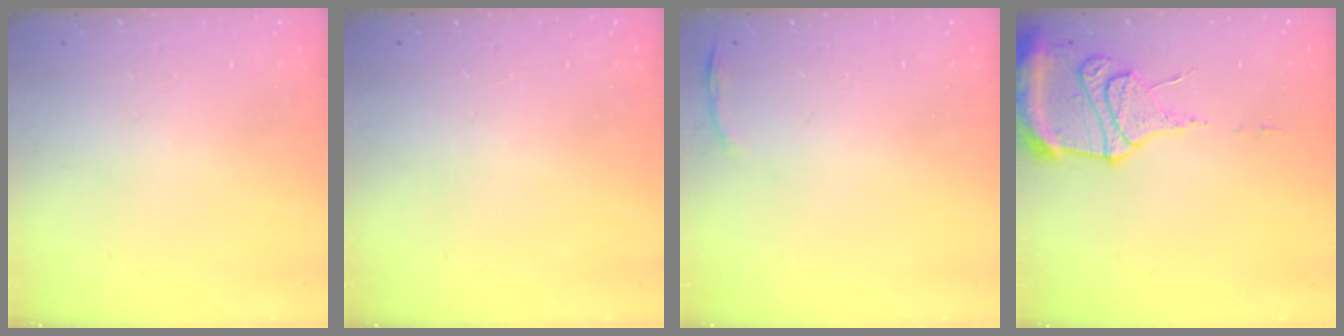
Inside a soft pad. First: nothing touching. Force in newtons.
{"total": 0.0}
{"total": 3.4, "press": 3.3, "slide": 0.9}
{"total": 14.1, "press": 14.1, "slide": 1.3}